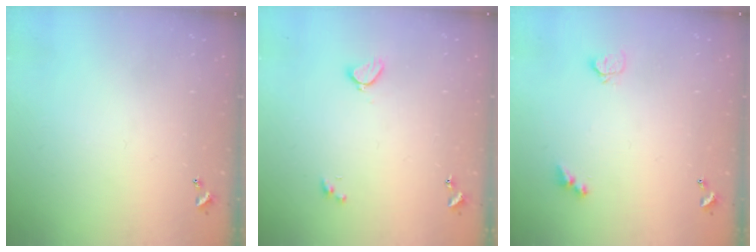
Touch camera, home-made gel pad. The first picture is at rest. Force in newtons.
{"total": 2.1, "press": 2.0, "slide": 0.6}
{"total": 4.0, "press": 3.9, "slide": 0.7}